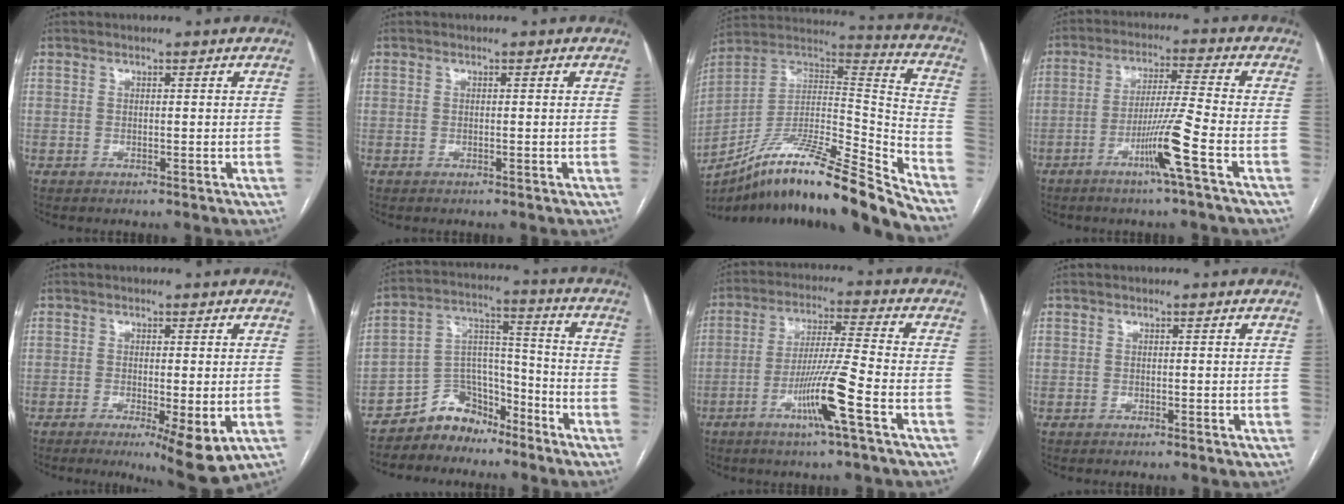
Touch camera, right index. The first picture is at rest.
{"total": 0.0}
{"total": 21.9, "force": [-17.7, -0.1, 12.9], "torque": [-0.197, 0.016, -0.313]}
{"total": 8.2, "force": [-3.9, -1.7, 7.0], "torque": [-0.130, -0.007, -0.077]}
{"total": 7.3, "force": [-2.7, 1.4, 6.6], "torque": [-0.081, -0.015, -0.034]}
{"total": 8.3, "force": [-6.9, 4.7, 0.6], "torque": [-0.004, 0.053, -0.120]}
{"total": 9.8, "force": [-4.5, -1.2, 8.6], "torque": [-0.163, -0.008, -0.087]}
{"total": 0.0}